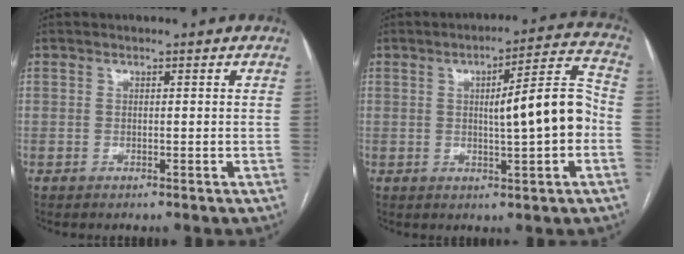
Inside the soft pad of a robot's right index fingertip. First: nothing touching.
{"total": 10.7, "force": [-0.8, 1.1, 10.6], "torque": [-0.147, 0.022, -0.011]}